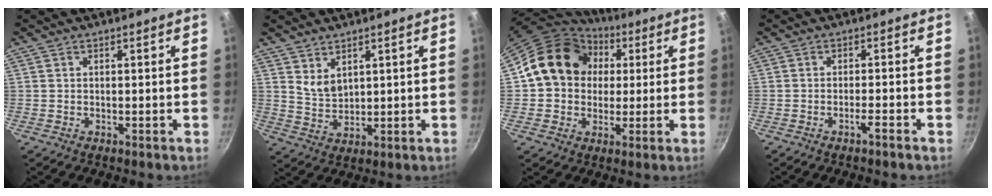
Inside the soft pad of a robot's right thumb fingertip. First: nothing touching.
{"total": 4.2, "force": [2.6, 2.4, 2.4], "torque": [-0.037, -0.023, 0.058]}
{"total": 17.4, "force": [3.1, 14.6, 9.0], "torque": [-0.128, 0.031, 0.040]}
{"total": 1.9, "force": [-1.4, 0.0, 1.4], "torque": [-0.029, 0.012, -0.023]}